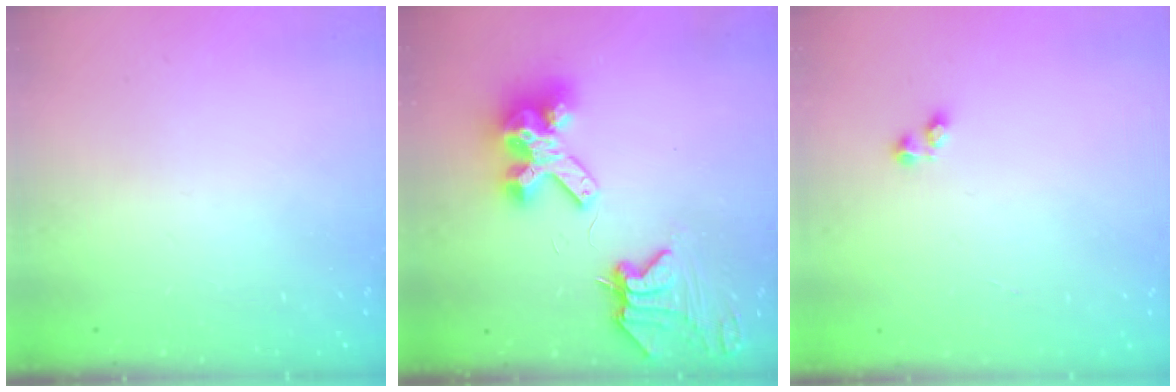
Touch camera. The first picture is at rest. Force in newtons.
{"total": 11.6, "press": 11.5, "slide": 0.9}
{"total": 1.6, "press": 1.5, "slide": 0.4}